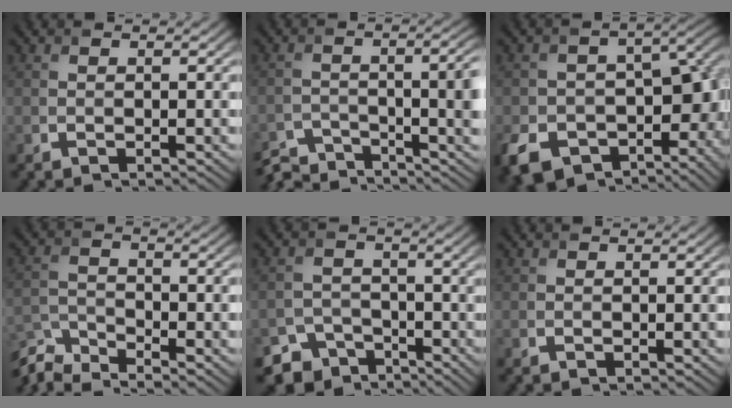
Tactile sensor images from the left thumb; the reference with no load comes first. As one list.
[{"total": 7.4, "force": [-5.2, 2.4, 4.8], "torque": [-0.079, -0.014, -0.094]}, {"total": 14.4, "force": [-5.4, 10.0, 8.9], "torque": [-0.145, -0.049, -0.077]}, {"total": 6.9, "force": [-6.1, 1.4, 2.7], "torque": [-0.063, -0.009, -0.130]}, {"total": 5.8, "force": [-4.4, 3.8, 0.8], "torque": [-0.013, -0.012, -0.073]}, {"total": 0.0}]